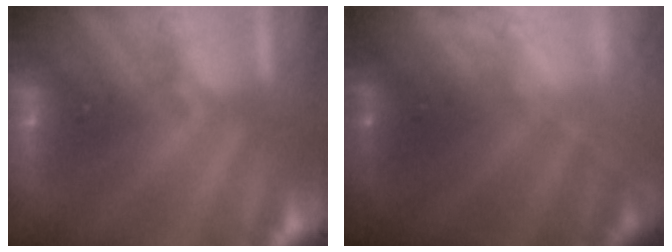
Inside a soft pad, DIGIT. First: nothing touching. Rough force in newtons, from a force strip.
{"total": 5.6}